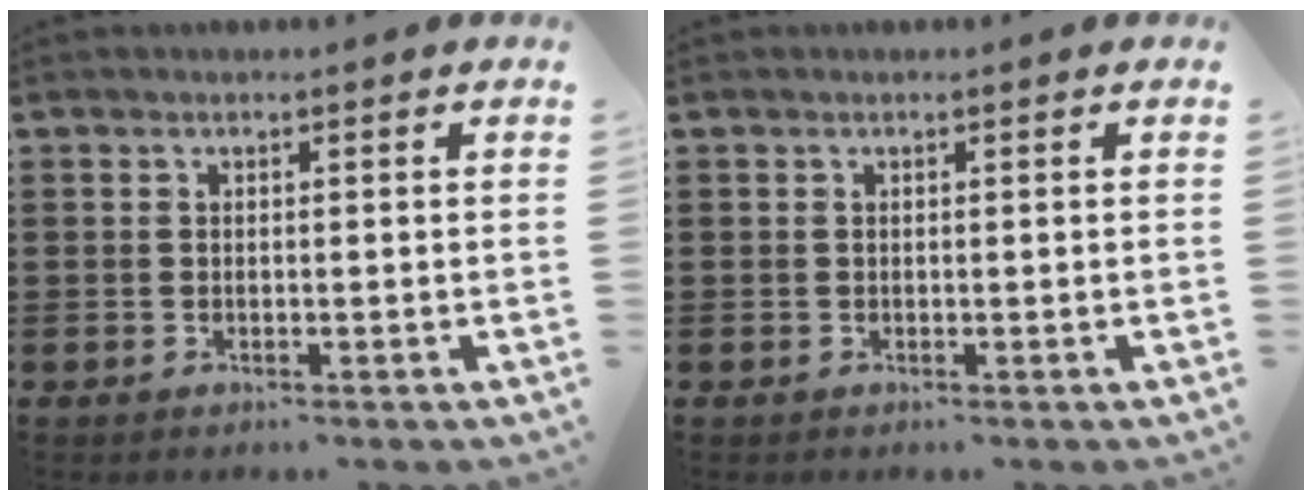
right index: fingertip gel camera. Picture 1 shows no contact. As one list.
[{"total": 0.0}]